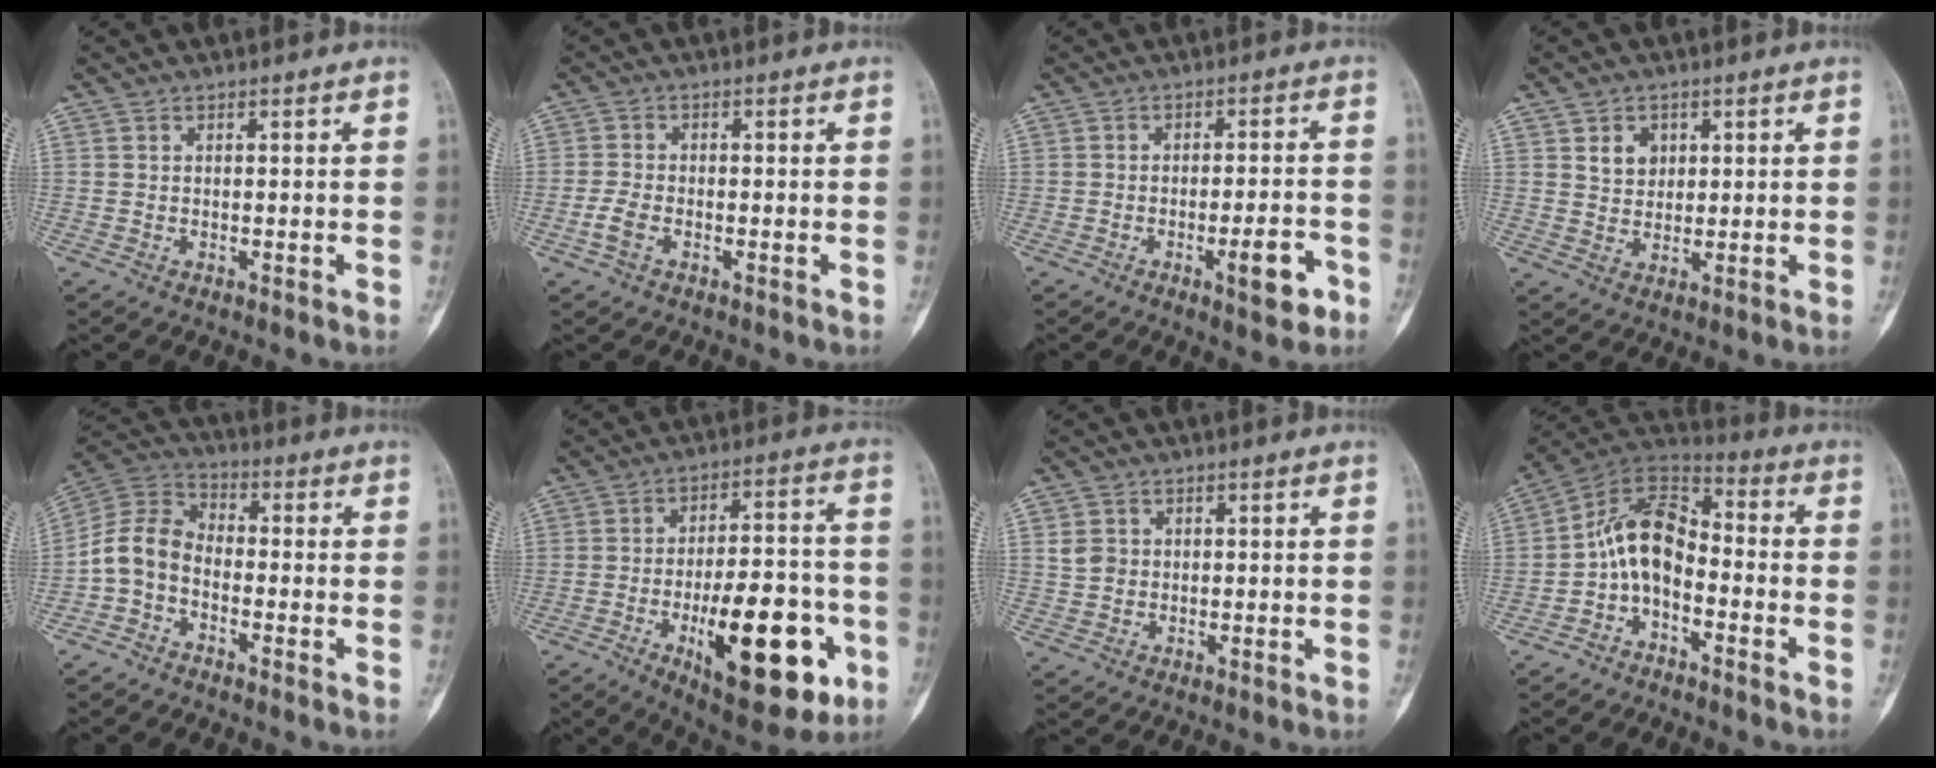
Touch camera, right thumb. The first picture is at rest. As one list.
[{"total": 3.3, "force": [-1.3, 2.0, 2.2], "torque": [-0.053, 0.008, -0.028]}, {"total": 7.0, "force": [-3.3, 2.0, 5.8], "torque": [-0.075, 0.018, -0.041]}, {"total": 4.2, "force": [1.6, 3.4, 1.9], "torque": [-0.012, -0.010, 0.031]}, {"total": 8.0, "force": [-2.7, 5.5, 5.1], "torque": [-0.095, 0.043, -0.072]}, {"total": 23.3, "force": [-8.0, 9.4, 19.7], "torque": [-0.257, 0.022, -0.104]}, {"total": 3.1, "force": [0.6, 2.8, 1.2], "torque": [-0.008, 0.004, 0.014]}, {"total": 10.9, "force": [-3.2, 6.9, 7.8], "torque": [-0.128, 0.072, -0.072]}]